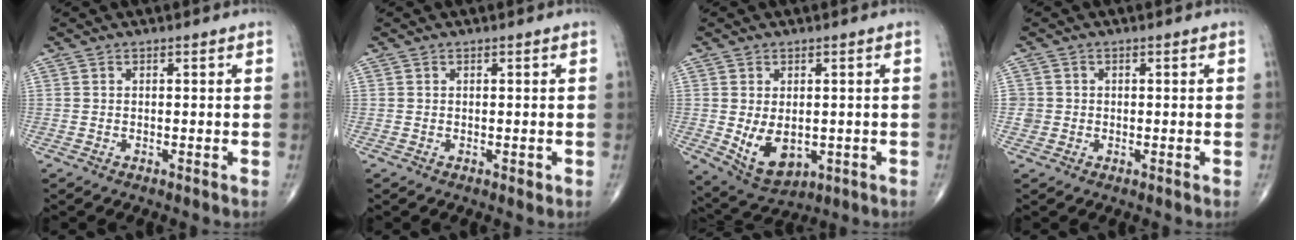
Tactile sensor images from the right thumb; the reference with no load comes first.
{"total": 0.6, "force": [-0.1, 0.4, 0.4], "torque": [-0.001, -0.001, -0.001]}
{"total": 8.4, "force": [-1.0, 5.4, 6.4], "torque": [-0.093, -0.014, 0.004]}
{"total": 1.9, "force": [-0.1, 1.9, 0.1], "torque": [0.011, 0.007, -0.002]}